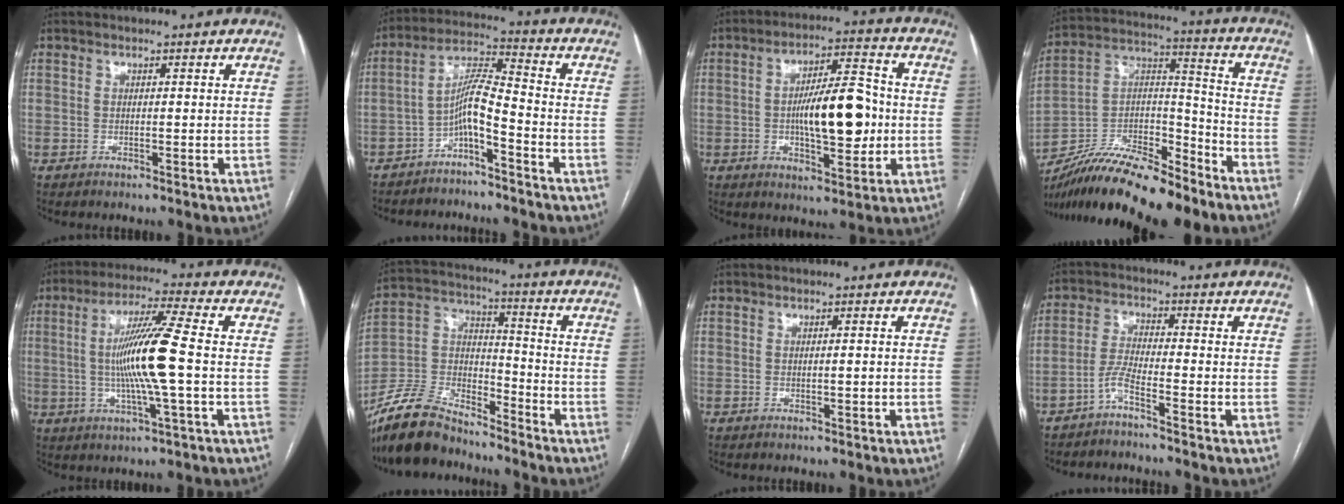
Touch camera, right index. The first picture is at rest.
{"total": 6.7, "force": [-3.5, 0.5, 5.6], "torque": [-0.108, 0.018, -0.067]}
{"total": 12.7, "force": [-0.8, 3.9, 12.1], "torque": [-0.200, 0.014, -0.010]}
{"total": 19.1, "force": [-16.0, 3.9, 9.6], "torque": [-0.182, 0.012, -0.286]}
{"total": 11.9, "force": [-0.5, -0.4, 11.9], "torque": [-0.227, -0.001, -0.012]}
{"total": 13.9, "force": [-12.1, 4.6, 5.0], "torque": [-0.108, 0.011, -0.231]}
{"total": 0.7, "force": [-0.1, 0.0, 0.7], "torque": [-0.013, -0.001, 0.001]}
{"total": 3.6, "force": [-2.7, -0.4, 2.3], "torque": [-0.055, -0.001, -0.060]}